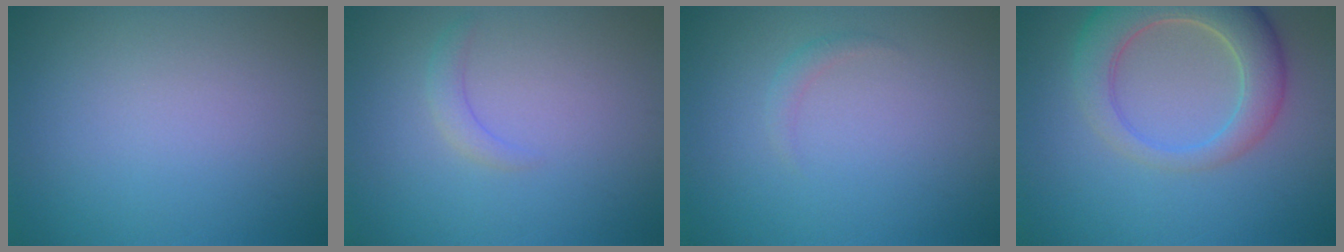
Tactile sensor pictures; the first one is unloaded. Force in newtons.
{"total": 1.2, "press": 1.2, "slide": 0.2}
{"total": 0.9, "press": 0.9, "slide": 0.1}
{"total": 6.6, "press": 6.5, "slide": 0.8}